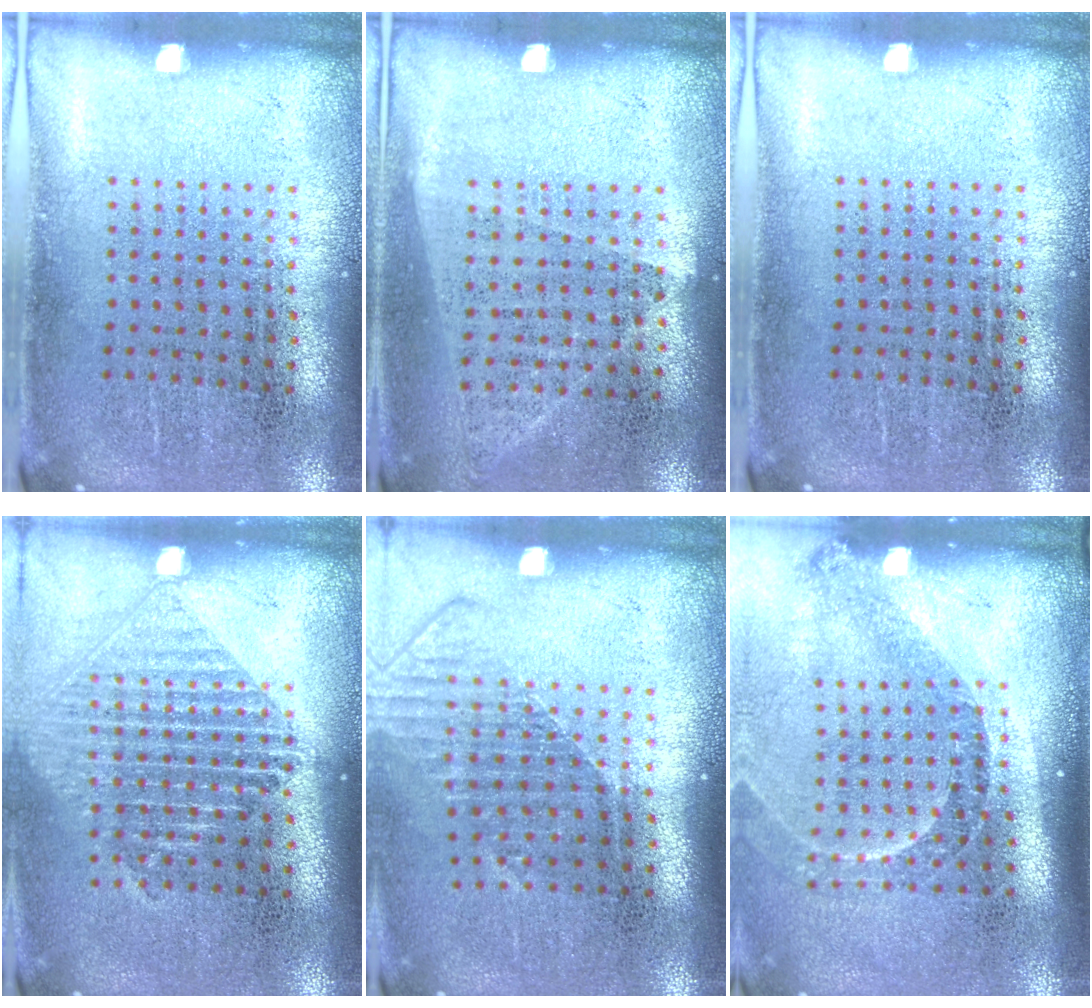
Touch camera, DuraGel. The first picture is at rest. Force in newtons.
{"total": 1.0, "press": 0.9, "slide": 0.5}
{"total": 0.0}
{"total": 1.5, "press": 1.3, "slide": 0.7}
{"total": 1.6, "press": 1.2, "slide": 1.0}
{"total": 1.6, "press": 1.3, "slide": 0.9}